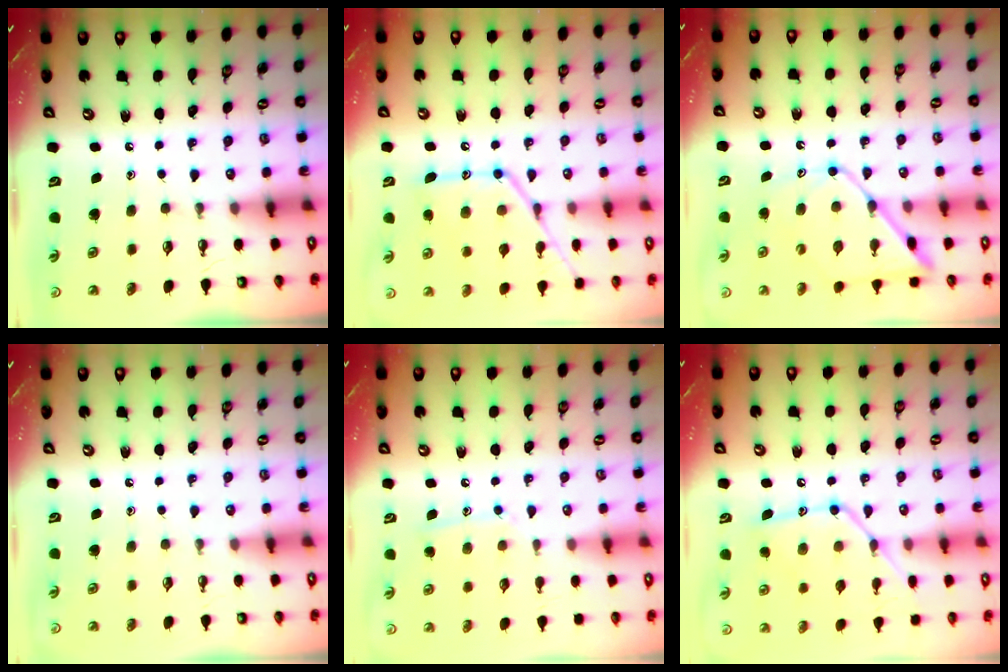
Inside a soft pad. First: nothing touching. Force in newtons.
{"total": 16.5, "press": 16.5, "slide": 1.4}
{"total": 12.2, "press": 12.2, "slide": 1.0}
{"total": 0.0}
{"total": 8.3, "press": 8.2, "slide": 0.6}
{"total": 15.6, "press": 15.6, "slide": 1.1}